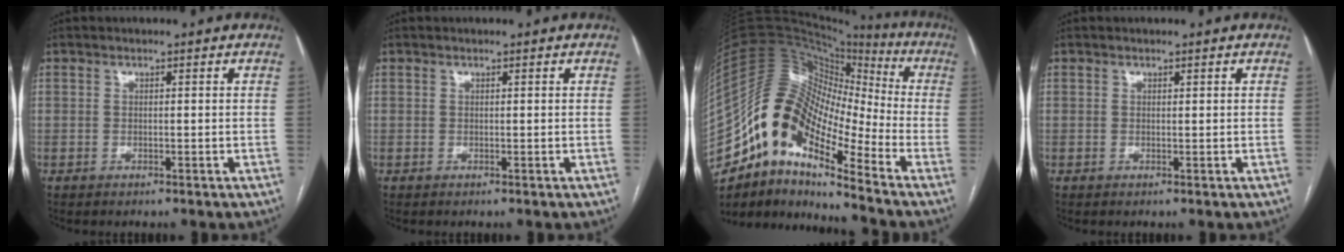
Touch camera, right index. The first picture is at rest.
{"total": 0.0}
{"total": 17.3, "force": [-10.5, 6.3, 12.2], "torque": [-0.214, 0.066, -0.188]}
{"total": 0.0}